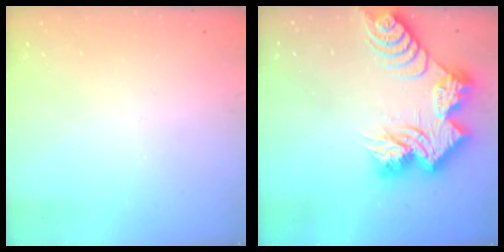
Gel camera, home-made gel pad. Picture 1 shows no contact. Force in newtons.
{"total": 19.6, "press": 19.6, "slide": 1.4}